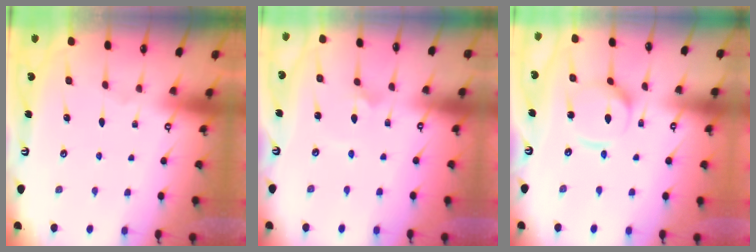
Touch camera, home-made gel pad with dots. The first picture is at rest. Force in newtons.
{"total": 3.6, "press": 3.6, "slide": 0.5}
{"total": 7.5, "press": 7.5, "slide": 0.5}